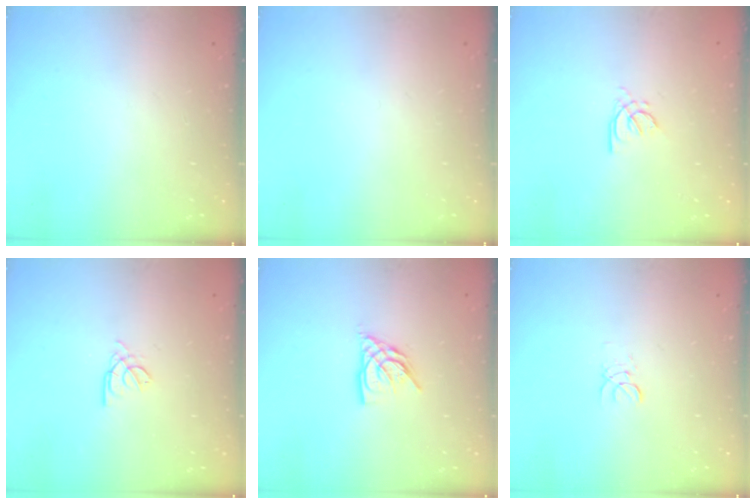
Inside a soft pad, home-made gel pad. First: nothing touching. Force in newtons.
{"total": 0.0}
{"total": 2.1, "press": 2.0, "slide": 0.6}
{"total": 2.2, "press": 2.1, "slide": 0.6}
{"total": 8.1, "press": 8.0, "slide": 1.0}
{"total": 2.0, "press": 2.0, "slide": 0.2}